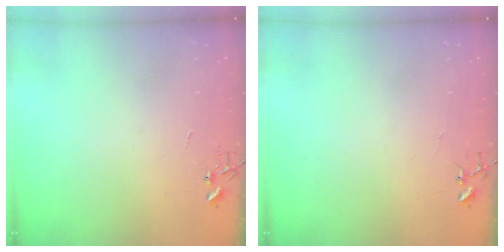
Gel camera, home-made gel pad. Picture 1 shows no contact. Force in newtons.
{"total": 3.4, "press": 3.4, "slide": 0.4}